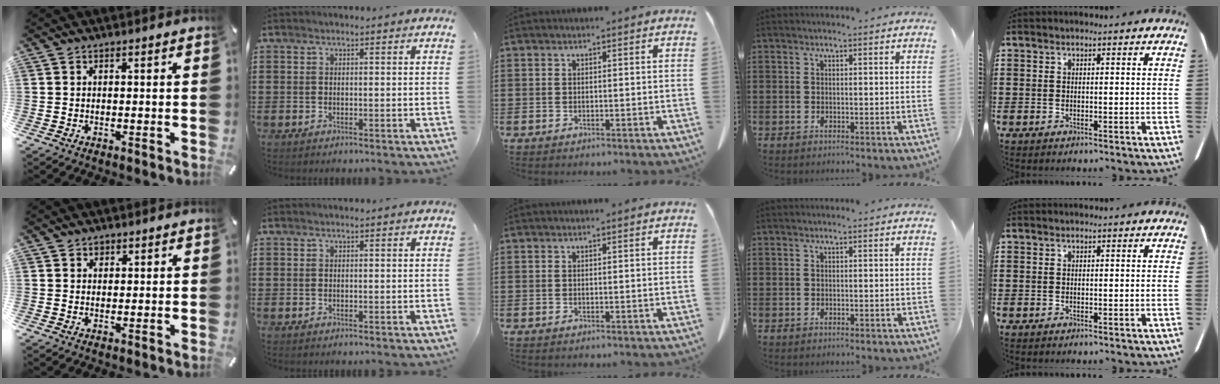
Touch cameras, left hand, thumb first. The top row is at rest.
{"thumb": {"total": 1.4, "force": [0.8, 1.1, 0.1], "torque": [0.013, -0.004, 0.010]}}